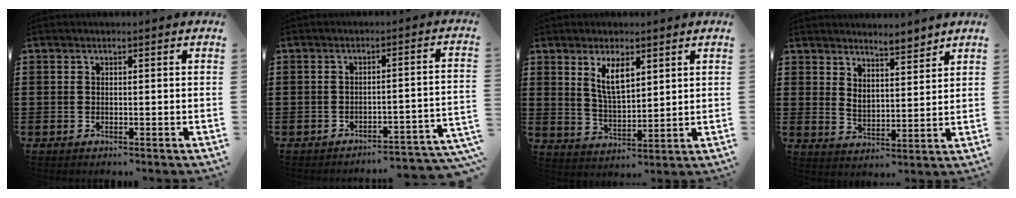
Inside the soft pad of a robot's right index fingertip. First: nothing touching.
{"total": 3.3, "force": [-3.1, -0.3, 1.2], "torque": [-0.025, -0.009, -0.066]}
{"total": 5.6, "force": [2.8, 2.3, 4.3], "torque": [-0.085, 0.001, 0.049]}
{"total": 4.2, "force": [4.1, 1.0, 0.3], "torque": [-0.021, -0.015, 0.078]}